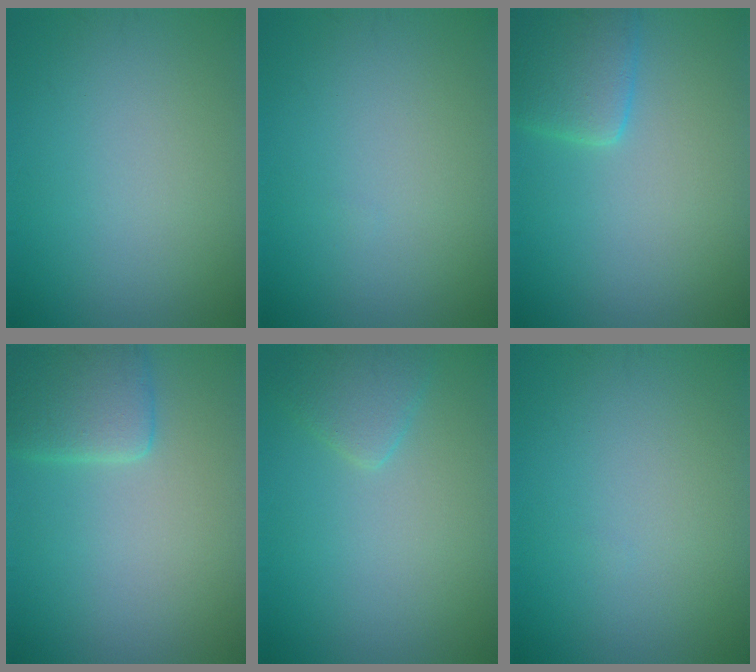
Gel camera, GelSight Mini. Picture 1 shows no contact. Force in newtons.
{"total": 0.0}
{"total": 3.8, "press": 3.8, "slide": 0.2}
{"total": 3.6, "press": 3.6, "slide": 0.4}
{"total": 2.2, "press": 2.2, "slide": 0.2}
{"total": 0.0}